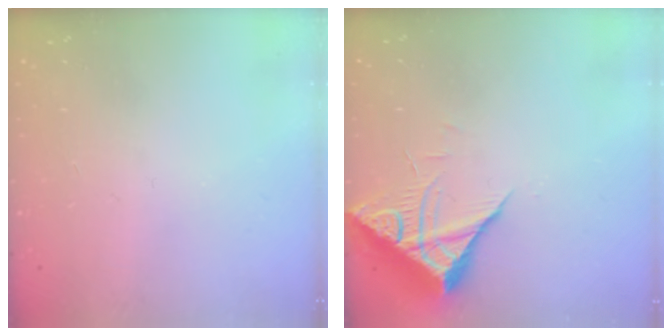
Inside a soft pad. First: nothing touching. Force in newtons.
{"total": 8.5, "press": 8.4, "slide": 0.8}